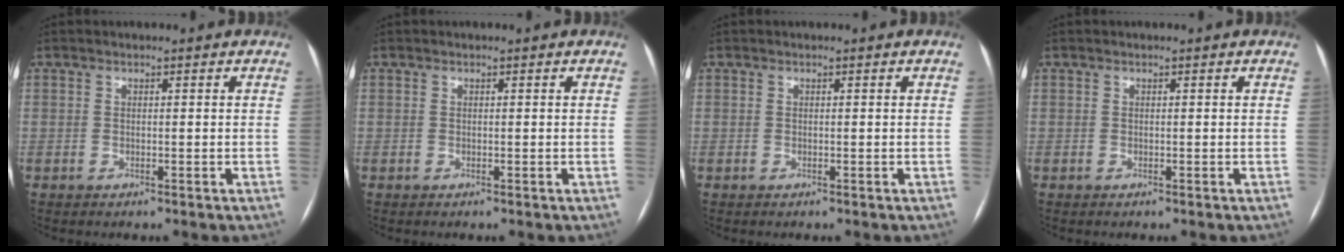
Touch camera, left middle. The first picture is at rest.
{"total": 0.0}
{"total": 0.0}
{"total": 0.0}